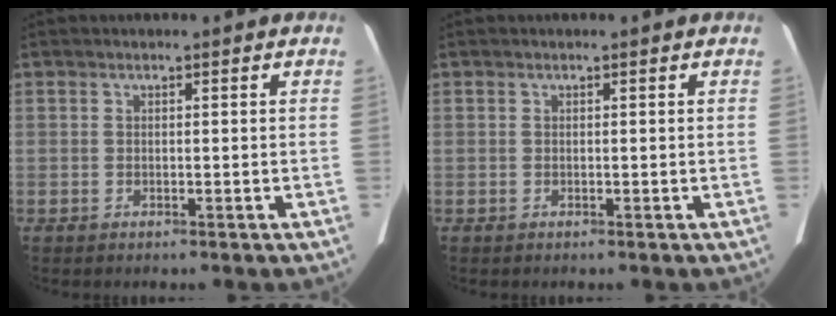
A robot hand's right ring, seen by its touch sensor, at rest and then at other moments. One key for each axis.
{"total": 0.0}